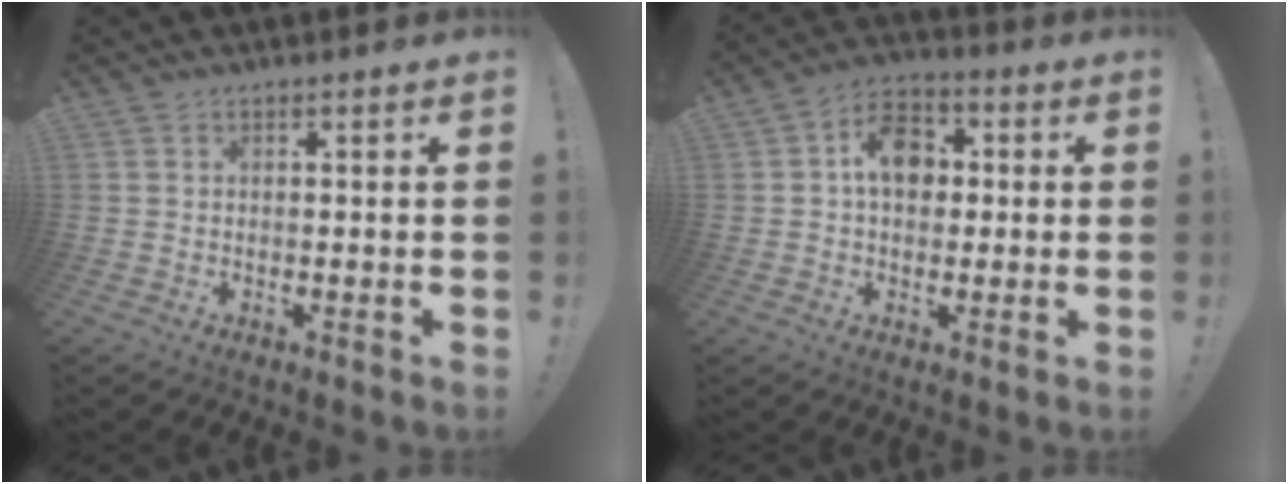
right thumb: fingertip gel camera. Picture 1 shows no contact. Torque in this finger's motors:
{"motor_torque": [1.10, 1.10, 0.03, 0.03, 0.13]}